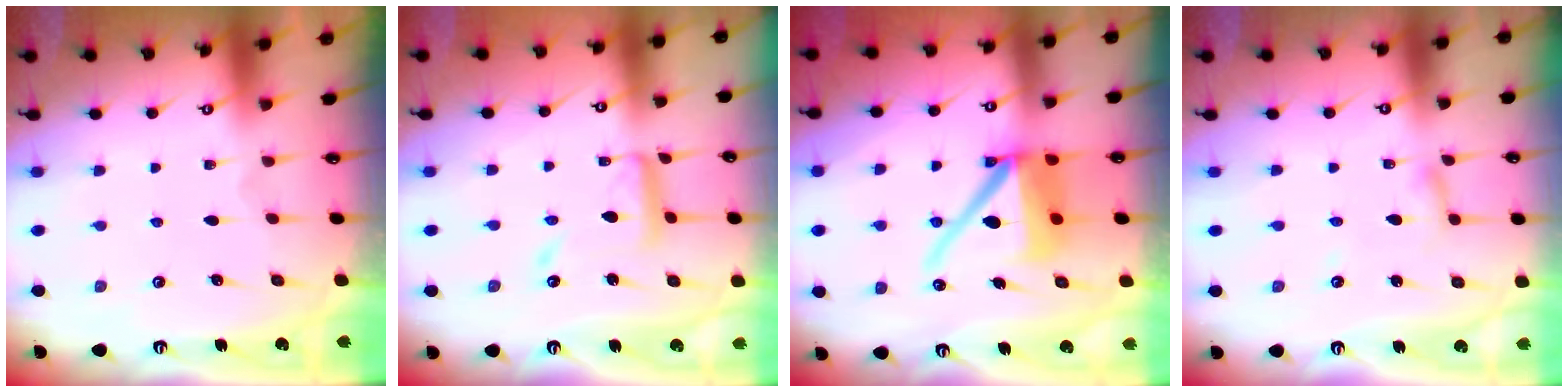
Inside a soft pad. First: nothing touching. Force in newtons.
{"total": 13.1, "press": 13.1, "slide": 1.1}
{"total": 13.3, "press": 13.2, "slide": 1.9}
{"total": 2.7, "press": 2.7, "slide": 0.1}